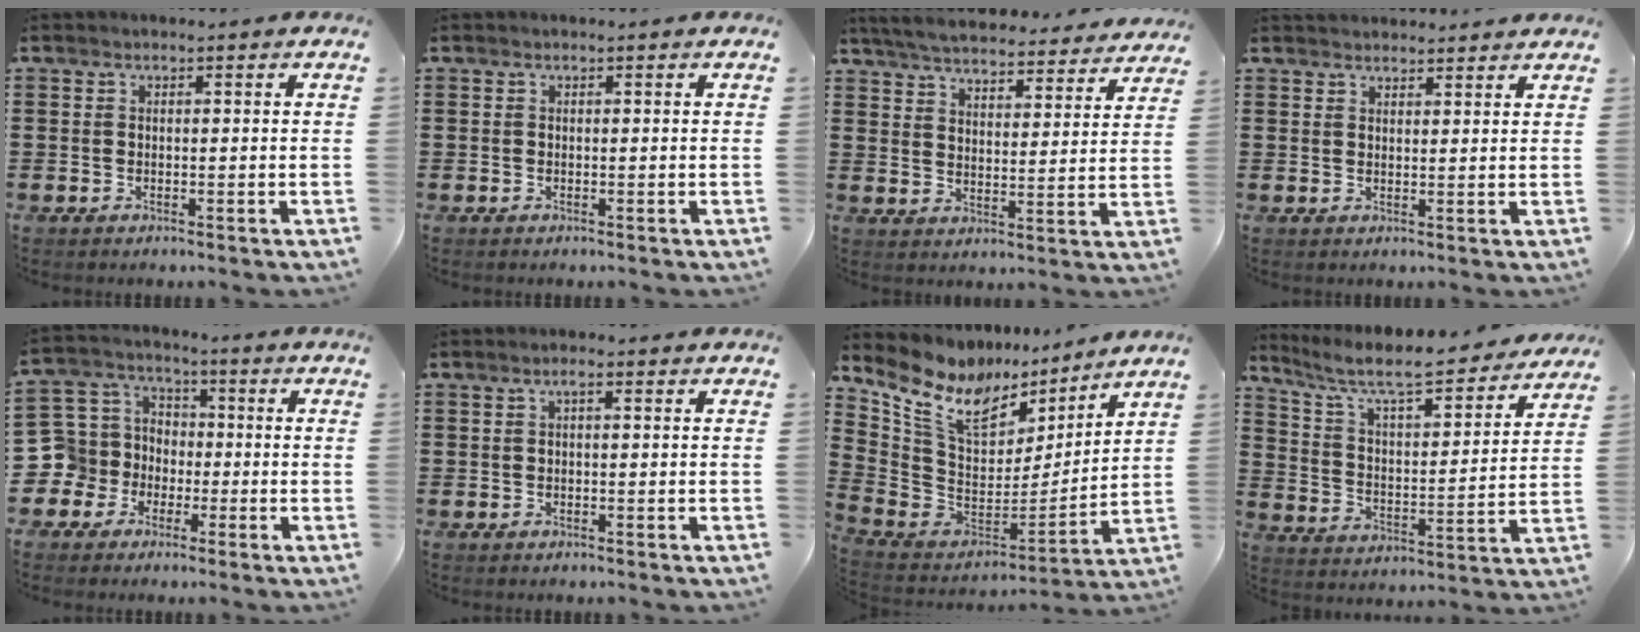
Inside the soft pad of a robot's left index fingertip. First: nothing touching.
{"total": 0.0}
{"total": 5.5, "force": [5.4, 0.1, 1.0], "torque": [-0.046, -0.037, 0.091]}
{"total": 1.9, "force": [1.9, 0.1, -0.1], "torque": [-0.002, -0.002, 0.038]}
{"total": 7.8, "force": [-2.2, 7.4, 0.6], "torque": [-0.077, 0.000, -0.048]}
{"total": 1.3, "force": [-0.2, 0.2, 1.3], "torque": [-0.025, 0.001, -0.004]}
{"total": 11.1, "force": [7.1, 6.3, 5.8], "torque": [-0.150, -0.043, 0.125]}
{"total": 7.9, "force": [6.8, 0.8, 4.0], "torque": [-0.107, -0.044, 0.110]}